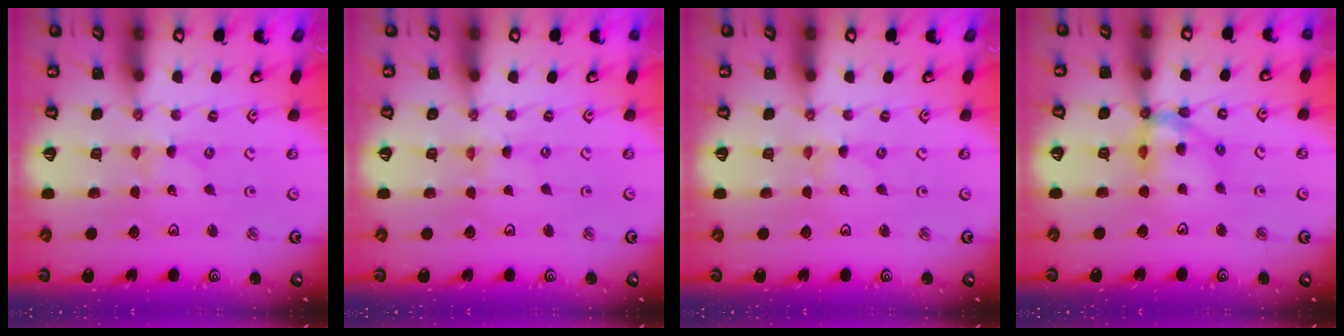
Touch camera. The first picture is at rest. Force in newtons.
{"total": 0.0}
{"total": 0.0}
{"total": 13.0, "press": 12.9, "slide": 1.6}